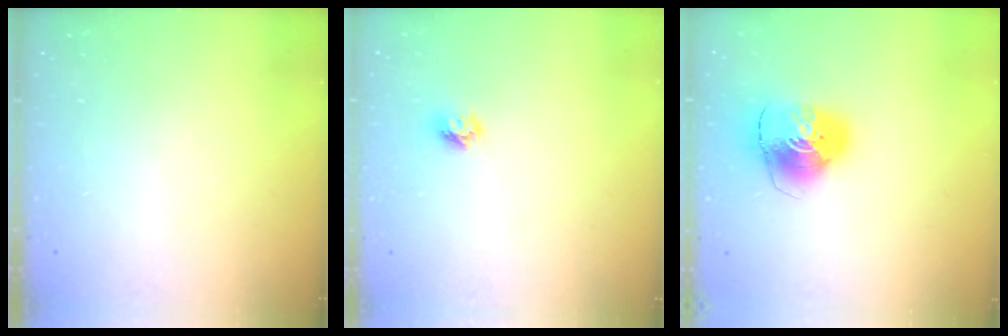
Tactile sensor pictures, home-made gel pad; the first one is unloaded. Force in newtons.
{"total": 5.5, "press": 5.5, "slide": 0.3}
{"total": 9.4, "press": 9.2, "slide": 1.5}